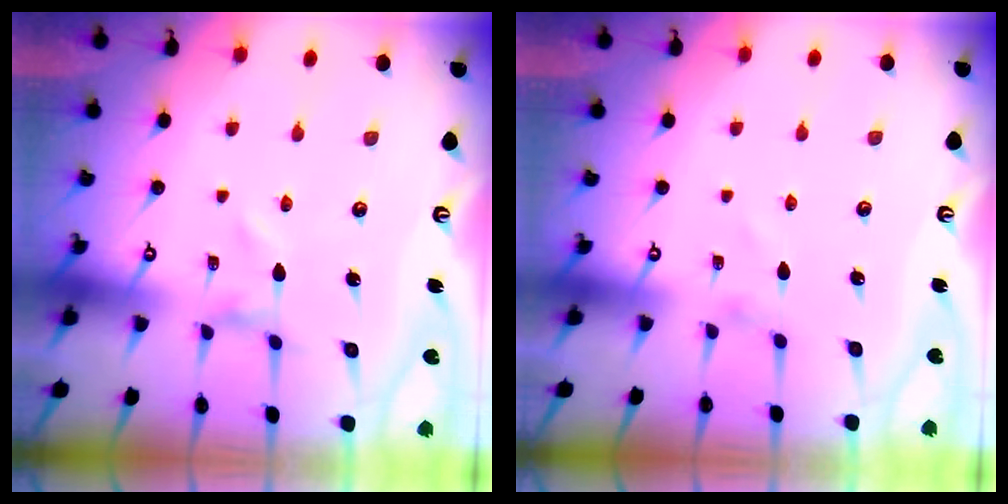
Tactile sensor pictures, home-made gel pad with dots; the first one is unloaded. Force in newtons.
{"total": 0.6, "press": 0.6, "slide": 0.1}